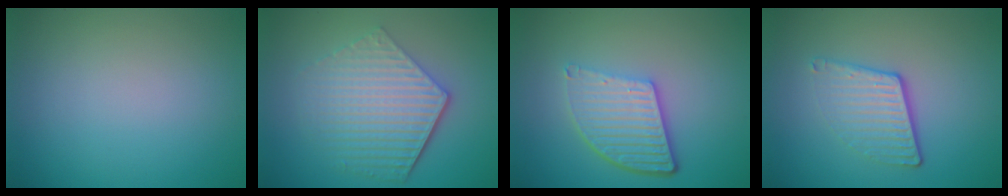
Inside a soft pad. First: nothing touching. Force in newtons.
{"total": 6.1, "press": 4.4, "slide": 4.2}
{"total": 5.6, "press": 4.0, "slide": 4.0}
{"total": 3.9, "press": 2.7, "slide": 2.8}